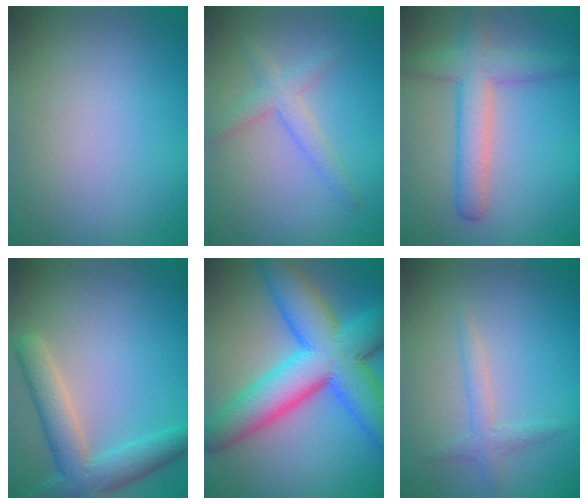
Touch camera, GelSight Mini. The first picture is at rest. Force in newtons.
{"total": 2.2, "press": 2.2, "slide": 0.1}
{"total": 4.5, "press": 4.5, "slide": 0.2}
{"total": 5.3, "press": 5.3, "slide": 0.3}
{"total": 12.6, "press": 12.6, "slide": 0.2}
{"total": 1.7, "press": 1.7, "slide": 0.1}